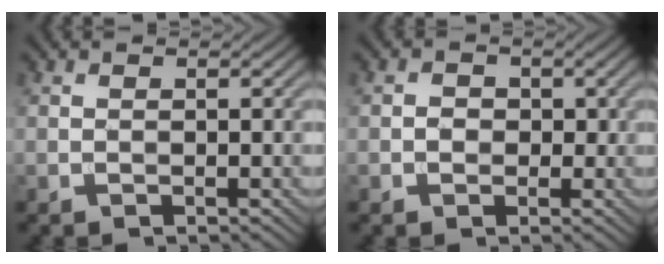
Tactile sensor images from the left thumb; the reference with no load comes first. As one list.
[{"total": 1.8, "force": [-0.2, 1.6, 0.7], "torque": [-0.004, -0.004, -0.007]}]